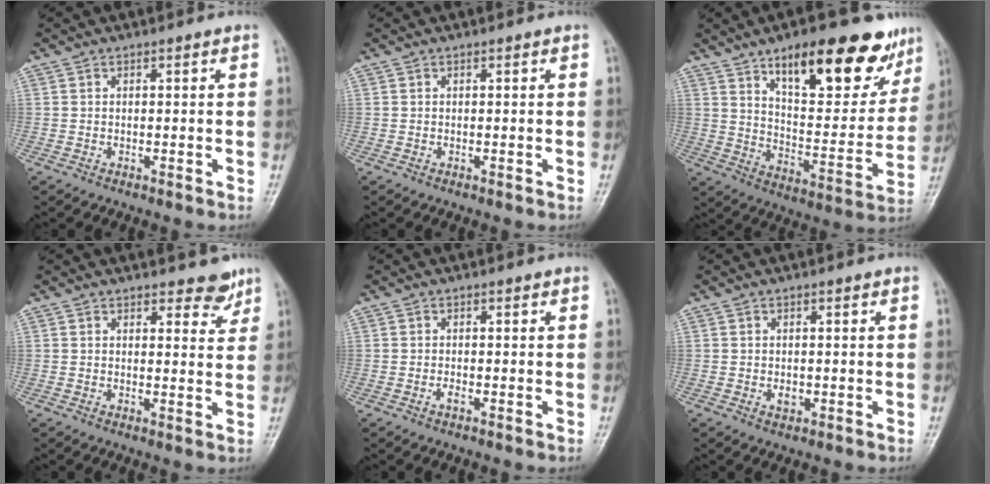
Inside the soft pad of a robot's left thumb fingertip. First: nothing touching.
{"total": 0.0}
{"total": 22.2, "force": [13.6, 8.4, 15.3], "torque": [-0.169, -0.057, 0.210]}
{"total": 3.8, "force": [3.1, 1.7, 1.4], "torque": [0.006, -0.023, 0.039]}
{"total": 0.8, "force": [-0.4, 0.4, 0.6], "torque": [-0.013, -0.001, -0.007]}
{"total": 1.4, "force": [-0.1, 1.1, 0.9], "torque": [-0.013, -0.001, 0.001]}